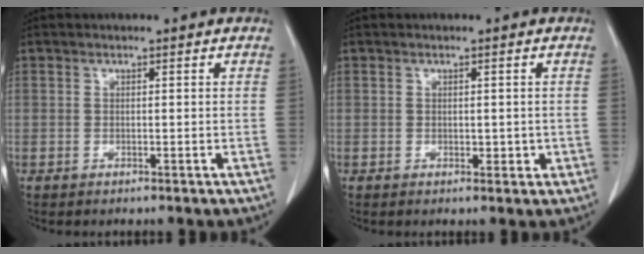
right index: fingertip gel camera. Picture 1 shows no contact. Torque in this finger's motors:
{"motor_torque": [-0.19, 0.05, 0.00, 0.00]}